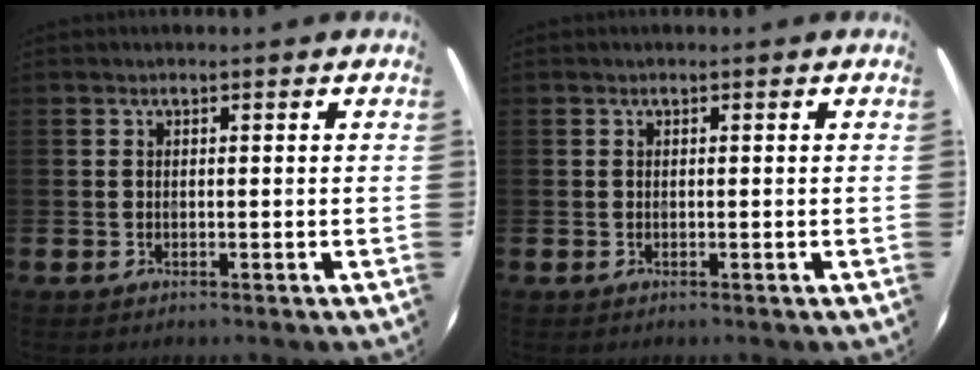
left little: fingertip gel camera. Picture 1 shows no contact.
{"total": 0.0}